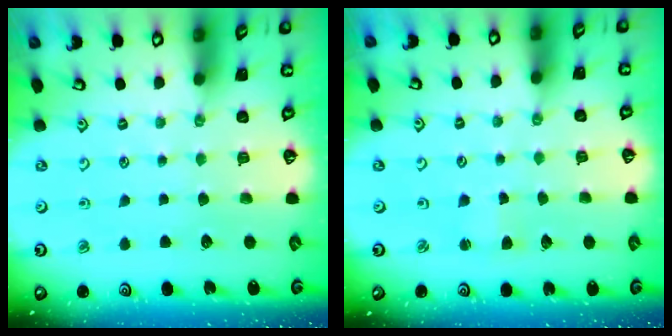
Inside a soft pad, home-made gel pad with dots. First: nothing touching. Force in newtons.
{"total": 2.1, "press": 2.1, "slide": 0.3}